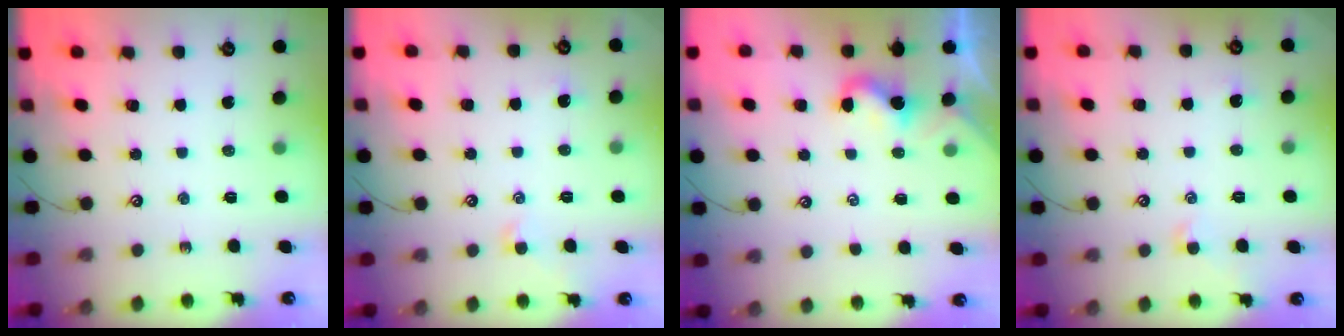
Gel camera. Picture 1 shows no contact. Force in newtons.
{"total": 0.8, "press": 0.5, "slide": 0.5}
{"total": 2.1, "press": 2.0, "slide": 0.4}
{"total": 0.8, "press": 0.5, "slide": 0.5}